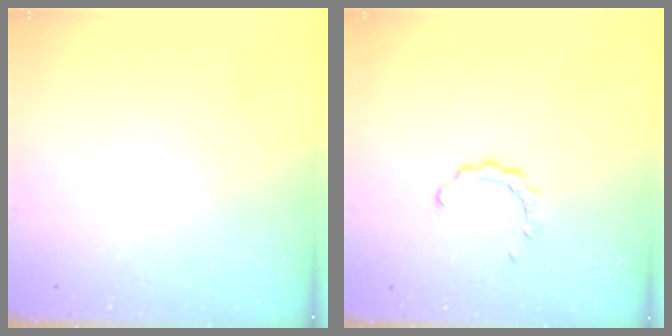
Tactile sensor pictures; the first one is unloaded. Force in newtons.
{"total": 2.1, "press": 2.1, "slide": 0.2}